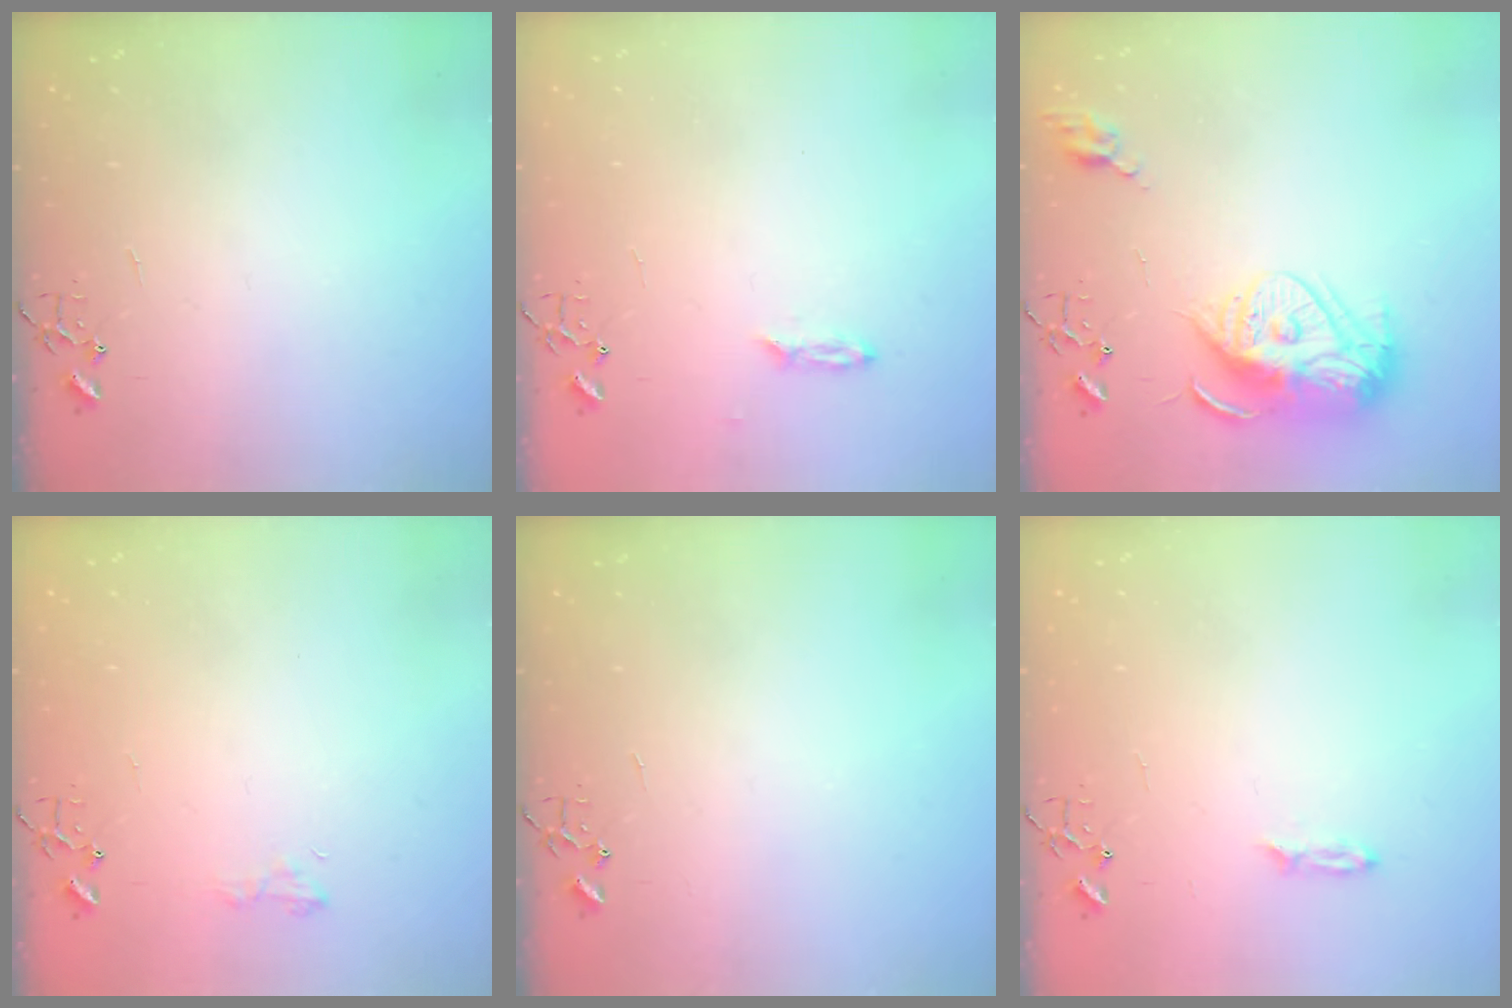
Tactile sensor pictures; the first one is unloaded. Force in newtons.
{"total": 2.3, "press": 2.2, "slide": 0.4}
{"total": 15.7, "press": 15.6, "slide": 1.9}
{"total": 5.6, "press": 5.6, "slide": 0.6}
{"total": 0.0}
{"total": 3.2, "press": 3.2, "slide": 0.4}